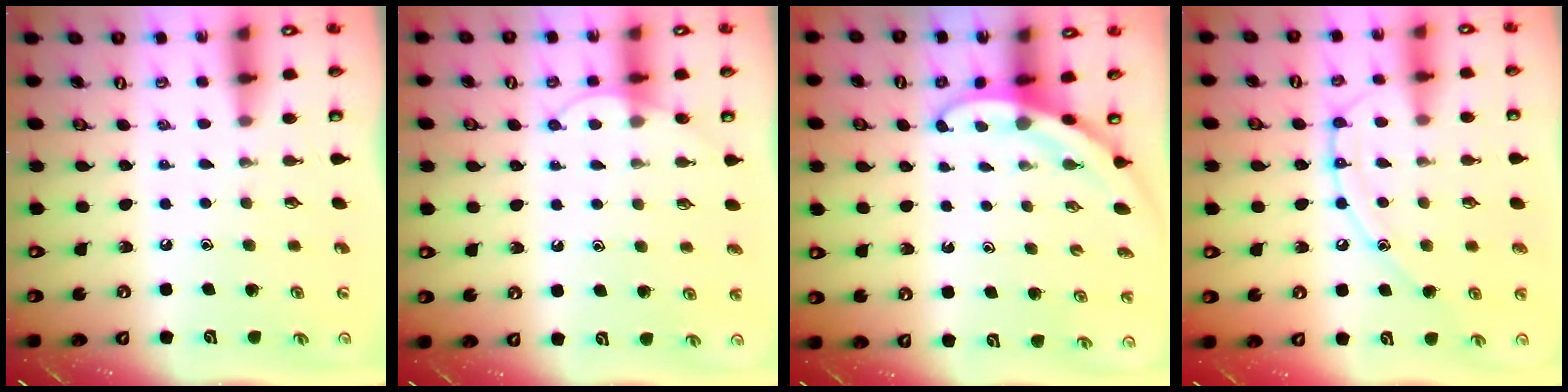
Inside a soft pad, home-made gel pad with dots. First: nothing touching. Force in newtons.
{"total": 5.7, "press": 5.7, "slide": 0.5}
{"total": 3.3, "press": 3.3, "slide": 0.1}
{"total": 11.9, "press": 11.8, "slide": 0.9}